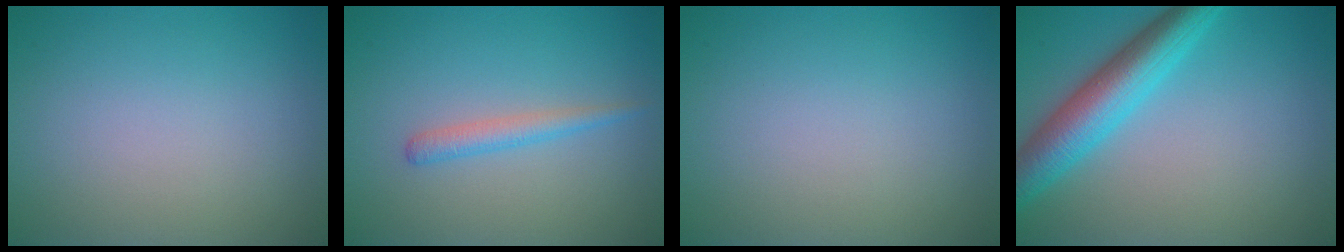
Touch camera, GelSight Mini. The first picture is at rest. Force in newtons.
{"total": 1.7, "press": 1.7, "slide": 0.1}
{"total": 0.0}
{"total": 6.1, "press": 6.1, "slide": 0.2}